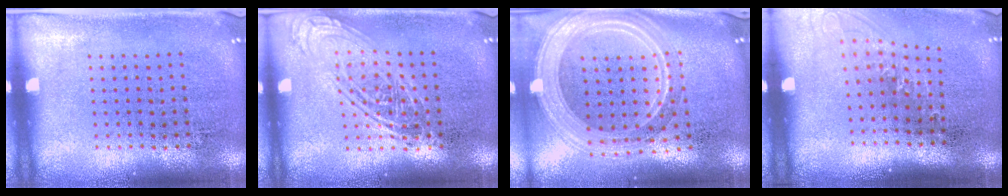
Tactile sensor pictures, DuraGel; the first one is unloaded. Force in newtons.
{"total": 1.6, "press": 1.6, "slide": 0.1}
{"total": 2.9, "press": 2.4, "slide": 1.6}
{"total": 1.3, "press": 1.0, "slide": 0.8}